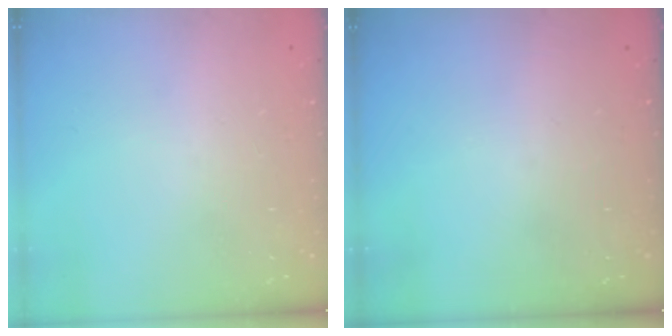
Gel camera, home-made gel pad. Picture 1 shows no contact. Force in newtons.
{"total": 0.0}